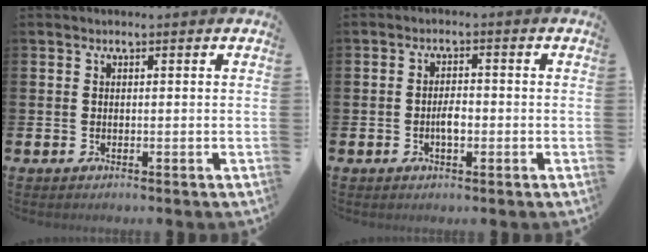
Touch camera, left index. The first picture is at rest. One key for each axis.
{"total": 2.5, "fx": -0.5, "fy": 1.1, "fz": 2.1, "tx": -0.025, "ty": -0.001, "tz": -0.014}